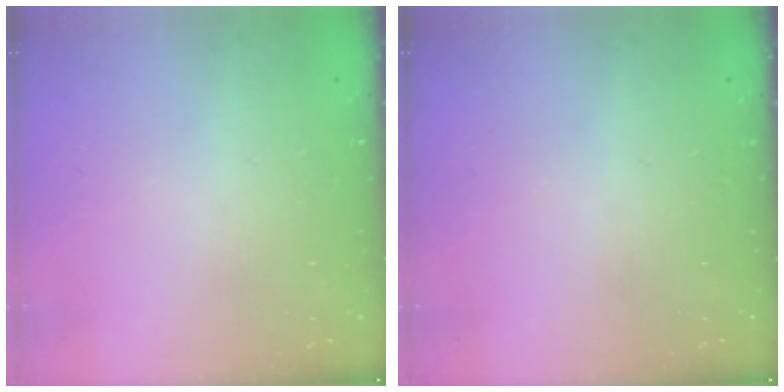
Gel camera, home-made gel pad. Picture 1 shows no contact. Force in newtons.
{"total": 0.0}